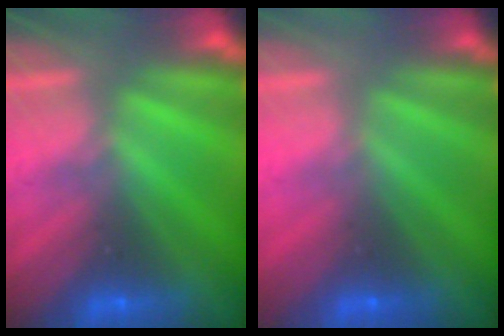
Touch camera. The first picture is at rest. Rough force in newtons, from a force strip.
{"total": 3.1}